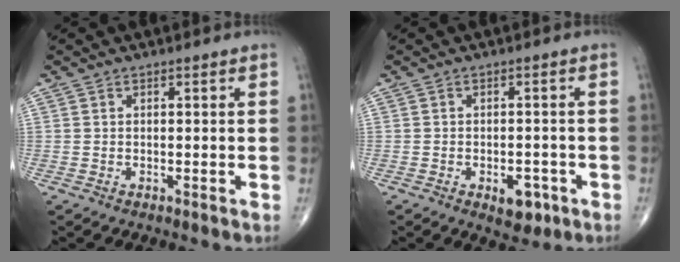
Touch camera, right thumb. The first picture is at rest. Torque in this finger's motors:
{"motor_torque": [2.44, 1.59, 0.42, -0.59, 0.00]}